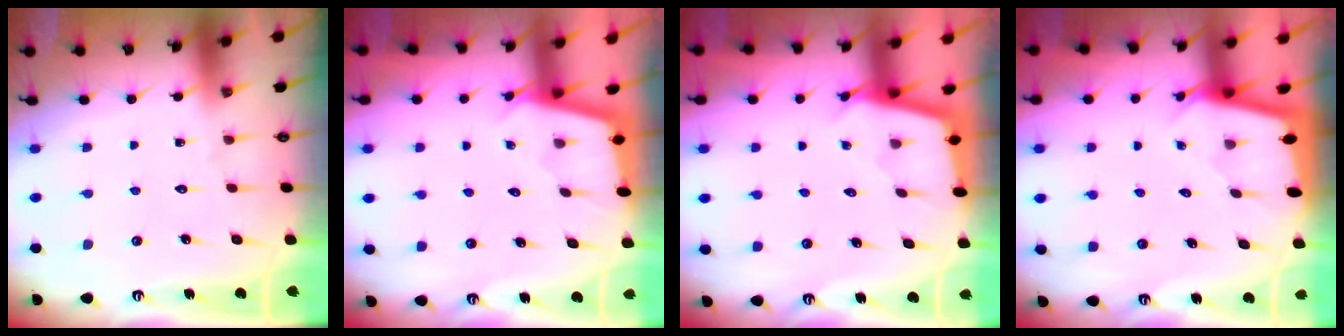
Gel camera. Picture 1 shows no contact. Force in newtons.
{"total": 2.3, "press": 2.3, "slide": 0.2}
{"total": 2.3, "press": 2.3, "slide": 0.1}
{"total": 2.0, "press": 2.0, "slide": 0.1}